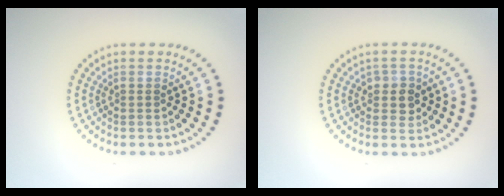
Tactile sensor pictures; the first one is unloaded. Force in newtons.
{"total": 2.0, "press": 1.8, "slide": 0.7}